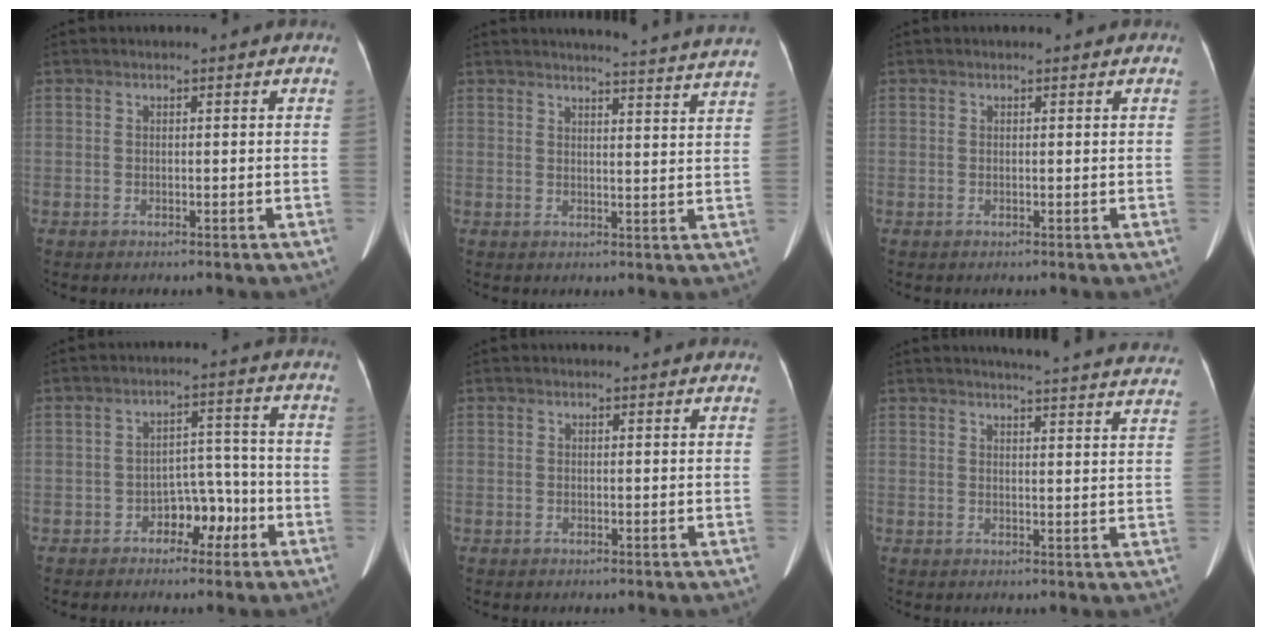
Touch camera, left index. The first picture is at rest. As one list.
[{"total": 16.6, "force": [16.0, -1.2, 4.3], "torque": [-0.057, -0.065, 0.174]}, {"total": 0.0}, {"total": 5.1, "force": [-2.9, 3.0, 3.0], "torque": [-0.037, 0.023, -0.044]}, {"total": 1.2, "force": [1.0, 0.6, 0.2], "torque": [-0.009, 0.012, 0.006]}, {"total": 20.6, "force": [19.8, 0.9, 5.8], "torque": [-0.067, -0.060, 0.218]}]